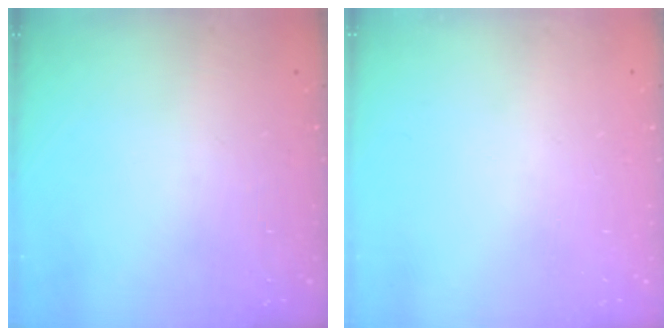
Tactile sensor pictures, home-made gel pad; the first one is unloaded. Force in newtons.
{"total": 0.0}